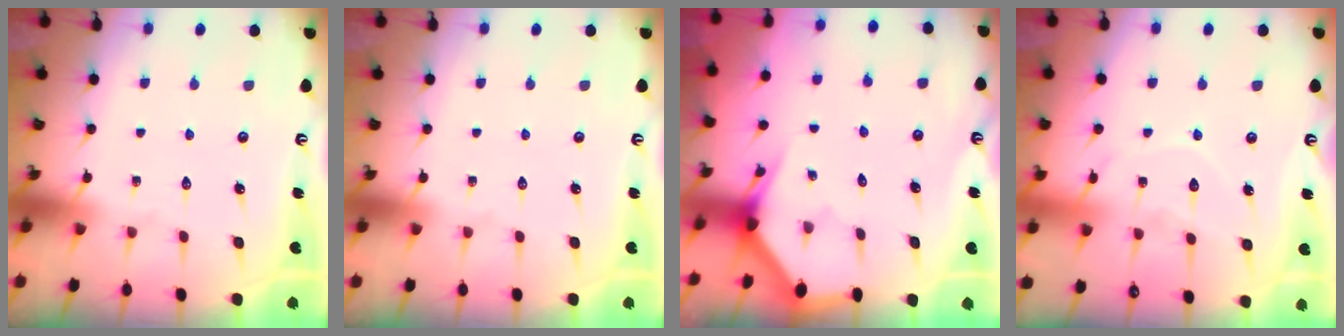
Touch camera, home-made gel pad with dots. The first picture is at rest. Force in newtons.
{"total": 0.0}
{"total": 2.9, "press": 2.9, "slide": 0.1}
{"total": 8.7, "press": 8.7, "slide": 0.7}